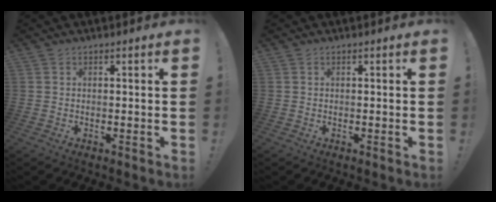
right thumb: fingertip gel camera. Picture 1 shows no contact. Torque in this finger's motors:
{"motor_torque": [-0.14, 0.15, -0.02, 0.00, 0.04]}